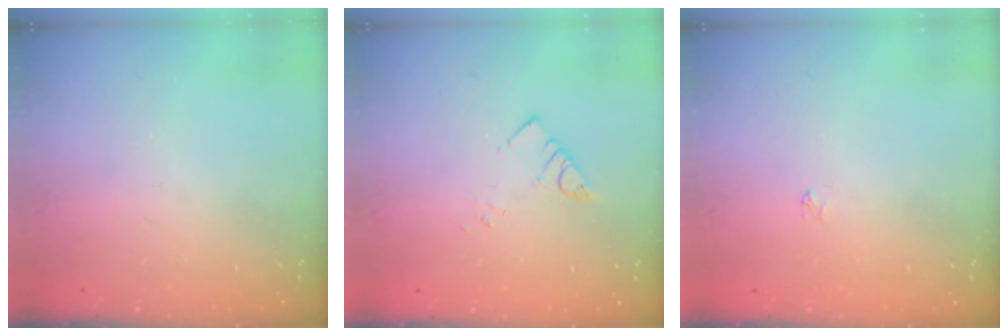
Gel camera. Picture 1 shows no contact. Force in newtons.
{"total": 2.5, "press": 2.5, "slide": 0.3}
{"total": 2.2, "press": 2.2, "slide": 0.3}